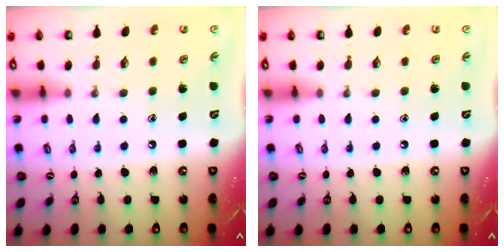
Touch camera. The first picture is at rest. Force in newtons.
{"total": 0.0}